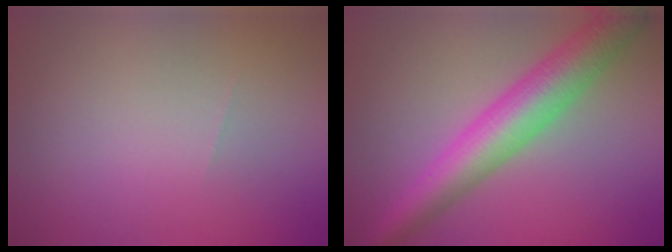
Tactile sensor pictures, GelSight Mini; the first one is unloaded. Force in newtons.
{"total": 7.1, "press": 7.1, "slide": 0.1}